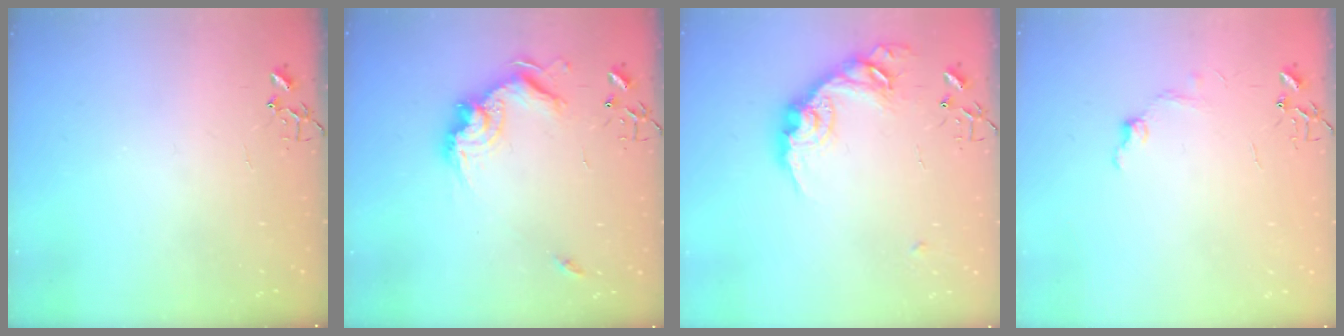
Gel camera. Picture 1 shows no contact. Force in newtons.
{"total": 16.3, "press": 16.2, "slide": 1.6}
{"total": 18.5, "press": 18.5, "slide": 0.9}
{"total": 7.7, "press": 7.6, "slide": 0.9}